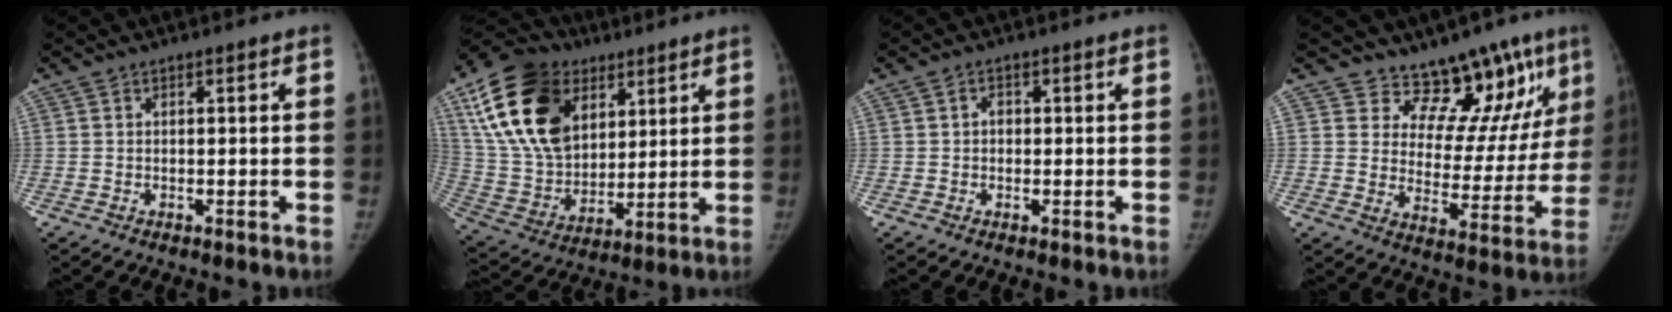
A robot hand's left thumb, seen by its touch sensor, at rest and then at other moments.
{"total": 24.7, "force": [10.3, 16.7, 15.0], "torque": [-0.274, -0.012, 0.189]}
{"total": 1.6, "force": [0.1, 1.4, 0.8], "torque": [-0.004, 0.004, -0.001]}
{"total": 14.6, "force": [11.3, 6.9, 6.0], "torque": [-0.021, -0.091, 0.156]}